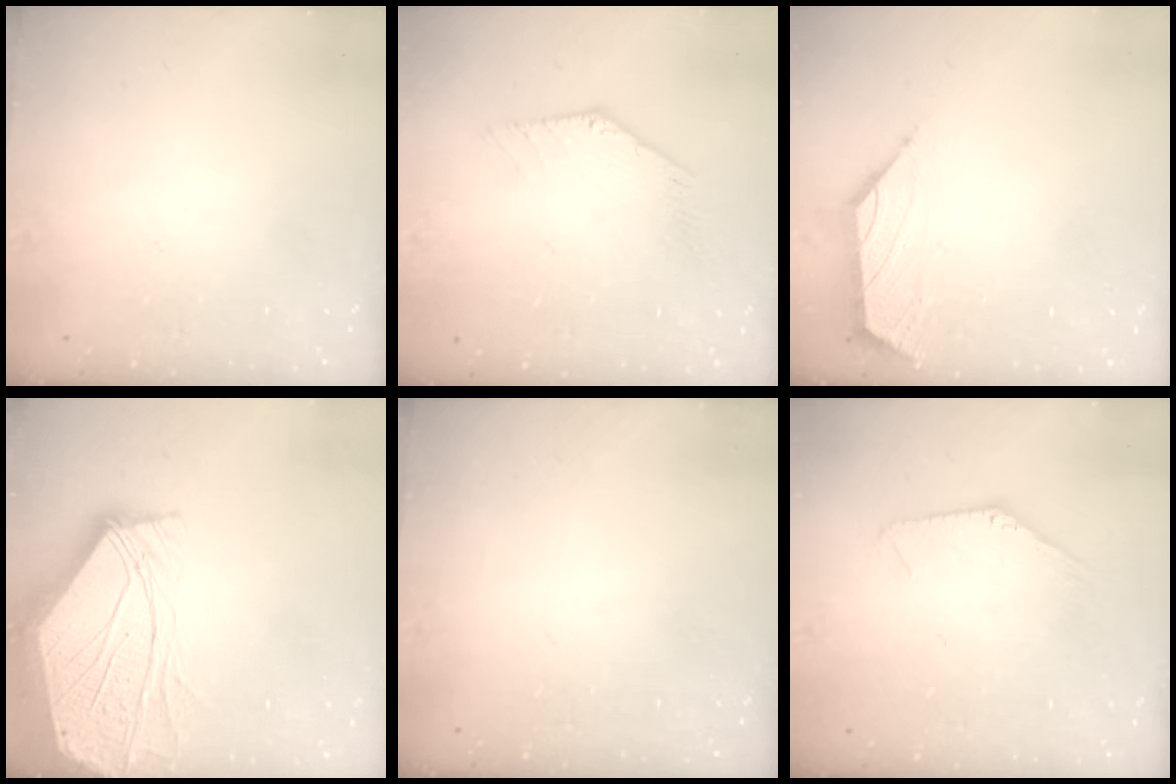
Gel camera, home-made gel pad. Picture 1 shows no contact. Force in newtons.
{"total": 0.0}
{"total": 1.5, "press": 1.4, "slide": 0.6}
{"total": 10.7, "press": 10.6, "slide": 1.2}
{"total": 0.0}
{"total": 0.0}